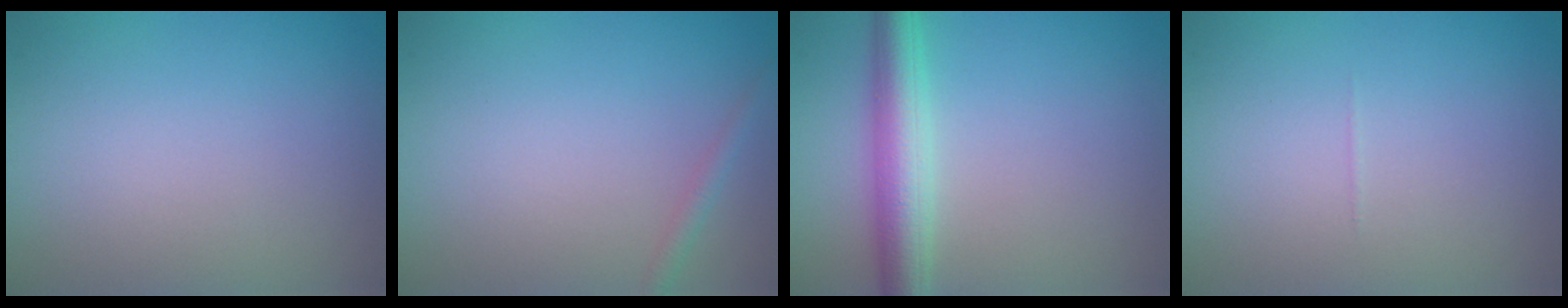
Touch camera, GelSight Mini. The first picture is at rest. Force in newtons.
{"total": 1.1, "press": 1.1, "slide": 0.1}
{"total": 4.6, "press": 4.6, "slide": 0.1}
{"total": 0.0}